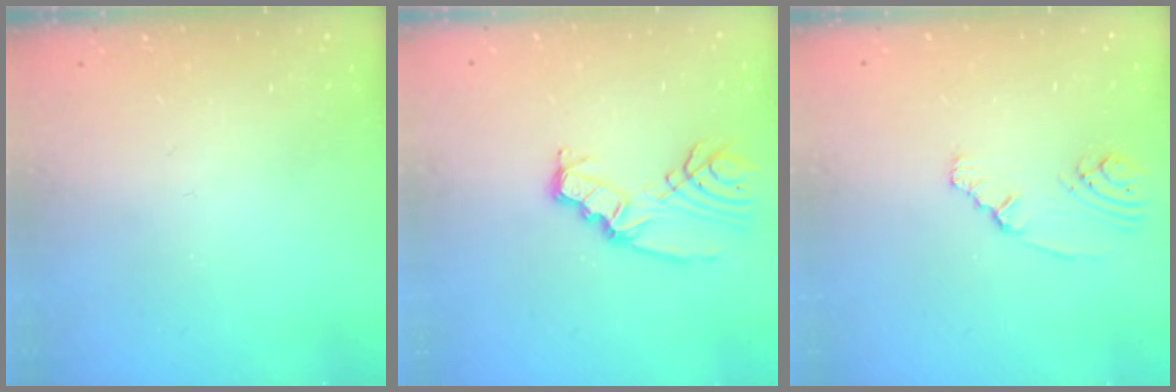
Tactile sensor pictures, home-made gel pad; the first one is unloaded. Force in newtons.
{"total": 8.6, "press": 8.5, "slide": 0.5}
{"total": 2.2, "press": 2.2, "slide": 0.5}